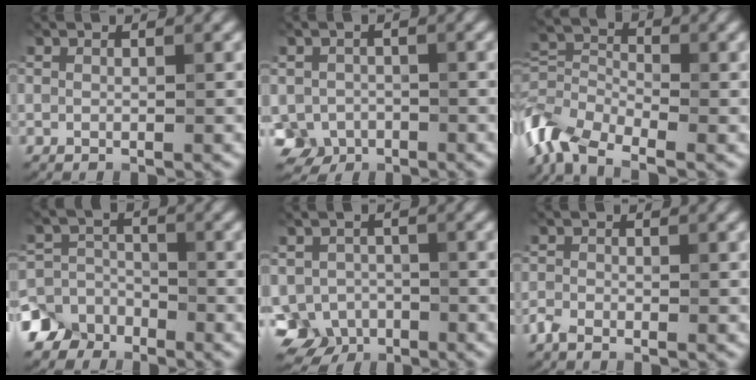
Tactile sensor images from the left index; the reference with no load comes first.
{"total": 3.9, "force": [-1.8, 3.1, 1.5], "torque": [-0.030, -0.007, -0.036]}
{"total": 7.2, "force": [-4.6, 3.5, 4.2], "torque": [-0.090, 0.005, -0.110]}
{"total": 6.7, "force": [-4.8, 4.5, 0.8], "torque": [0.014, -0.009, -0.101]}
{"total": 5.0, "force": [-2.7, 3.9, 1.7], "torque": [-0.024, -0.005, -0.051]}
{"total": 1.4, "force": [-1.2, 0.6, 0.6], "torque": [-0.012, 0.003, -0.027]}